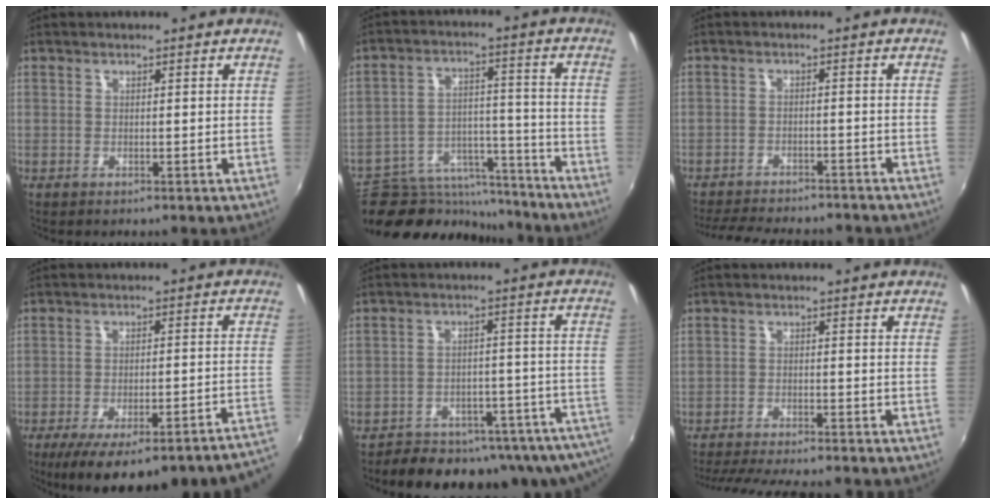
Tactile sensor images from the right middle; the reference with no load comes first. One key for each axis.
{"total": 16.5, "fx": -14.0, "fy": 7.4, "fz": 4.6, "tx": -0.093, "ty": 0.032, "tz": -0.197}
{"total": 13.3, "fx": -11.7, "fy": 3.4, "fz": 5.2, "tx": -0.116, "ty": -0.017, "tz": -0.170}
{"total": 16.9, "fx": -13.4, "fy": 1.2, "fz": 10.3, "tx": -0.134, "ty": -0.030, "tz": -0.180}
{"total": 20.4, "fx": -17.6, "fy": 5.7, "fz": 8.6, "tx": -0.106, "ty": -0.010, "tz": -0.211}
{"total": 11.9, "fx": -10.7, "fy": 1.0, "fz": 5.2, "tx": -0.115, "ty": -0.022, "tz": -0.166}